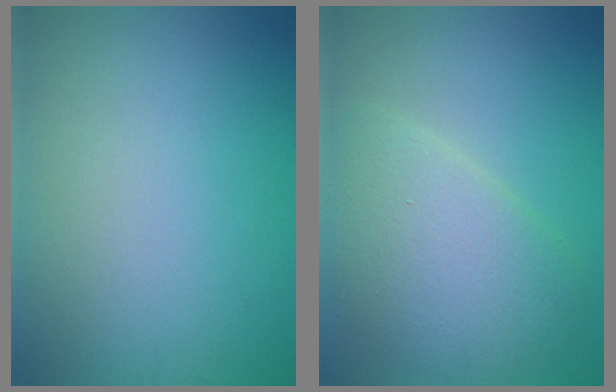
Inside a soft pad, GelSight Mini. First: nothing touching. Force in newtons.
{"total": 5.9, "press": 5.9, "slide": 0.2}